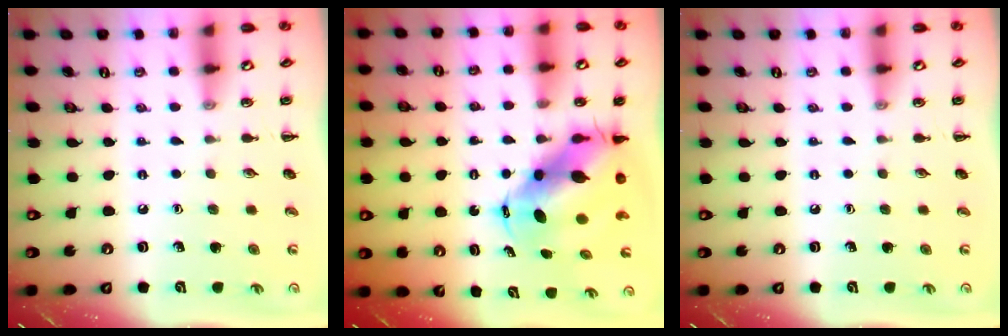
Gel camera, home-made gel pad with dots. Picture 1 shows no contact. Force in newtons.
{"total": 9.0, "press": 8.7, "slide": 2.4}
{"total": 0.0}